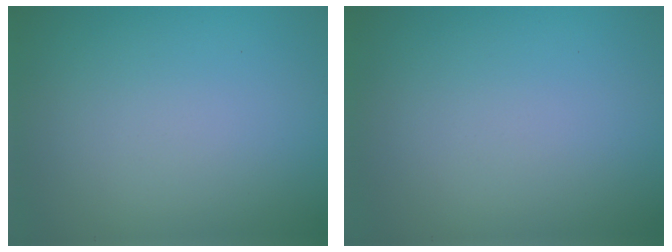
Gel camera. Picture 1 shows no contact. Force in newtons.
{"total": 0.0}